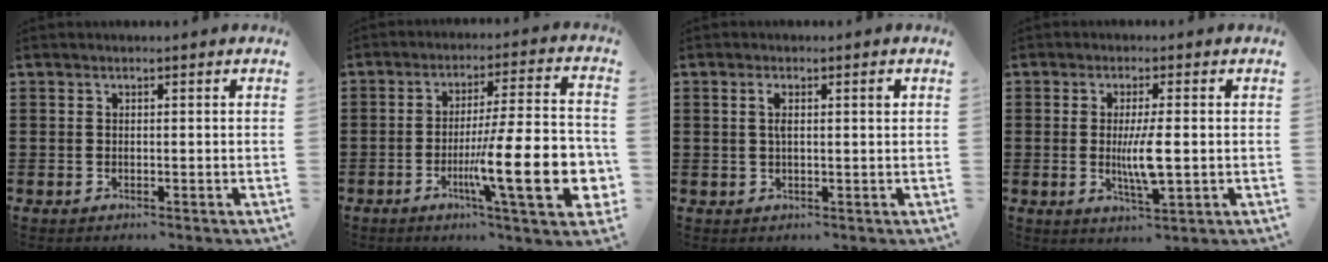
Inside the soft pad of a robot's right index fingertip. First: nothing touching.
{"total": 17.9, "force": [-4.9, 3.4, 16.8], "torque": [-0.272, -0.009, -0.073]}
{"total": 2.2, "force": [0.6, 0.4, 2.1], "torque": [-0.042, 0.002, 0.007]}
{"total": 5.8, "force": [-0.3, 1.2, 5.7], "torque": [-0.122, -0.010, -0.013]}